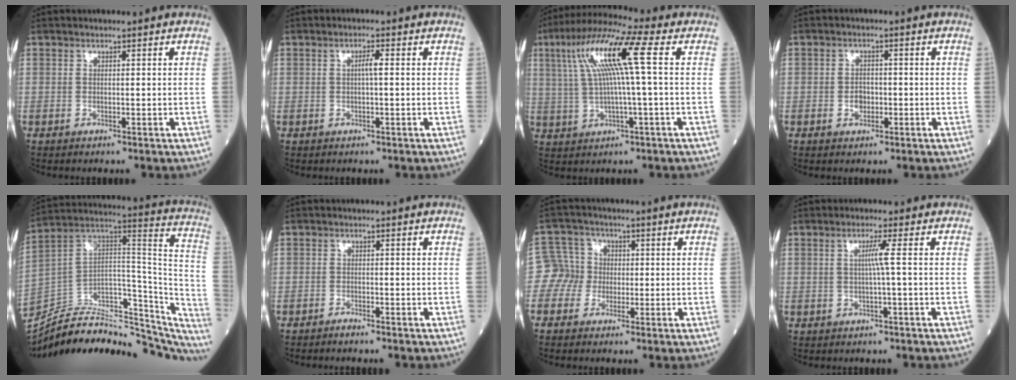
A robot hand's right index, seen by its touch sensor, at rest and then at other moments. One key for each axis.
{"total": 1.7, "fx": 0.1, "fy": 0.0, "fz": 1.7, "tx": -0.029, "ty": 0.004, "tz": 0.001}
{"total": 12.2, "fx": 2.8, "fy": 0.0, "fz": 11.9, "tx": -0.234, "ty": 0.031, "tz": 0.051}
{"total": 2.1, "fx": -0.7, "fy": 1.6, "fz": 1.3, "tx": -0.017, "ty": 0.007, "tz": -0.009}
{"total": 33.9, "fx": -29.6, "fy": 9.1, "fz": 13.8, "tx": -0.176, "ty": 0.014, "tz": -0.417}
{"total": 1.2, "fx": -1.1, "fy": -0.1, "fz": 0.5, "tx": -0.012, "ty": 0.001, "tz": -0.018}
{"total": 4.7, "fx": -0.9, "fy": 4.6, "fz": 0.3, "tx": -0.003, "ty": 0.023, "tz": -0.023}
{"total": 2.4, "fx": 0.1, "fy": -0.9, "fz": 2.2, "tx": -0.043, "ty": 0.000, "tz": 0.003}